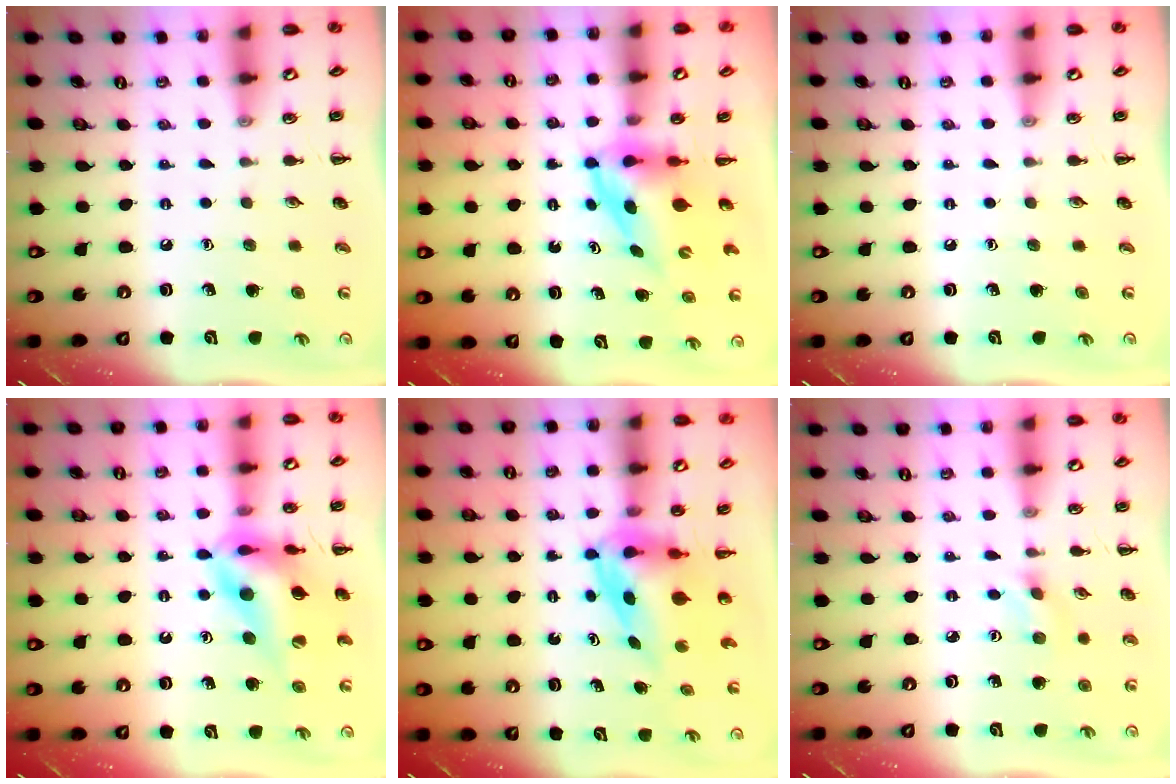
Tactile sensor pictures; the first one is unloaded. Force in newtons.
{"total": 3.8, "press": 3.7, "slide": 0.6}
{"total": 0.0}
{"total": 15.1, "press": 14.4, "slide": 4.5}
{"total": 4.0, "press": 4.0, "slide": 0.7}
{"total": 1.1, "press": 1.0, "slide": 0.5}